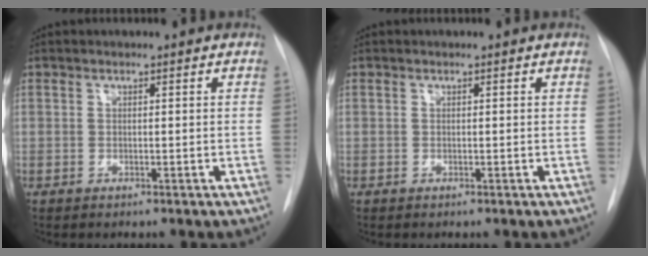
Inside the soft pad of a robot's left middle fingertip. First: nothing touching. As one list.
[{"total": 0.0}]